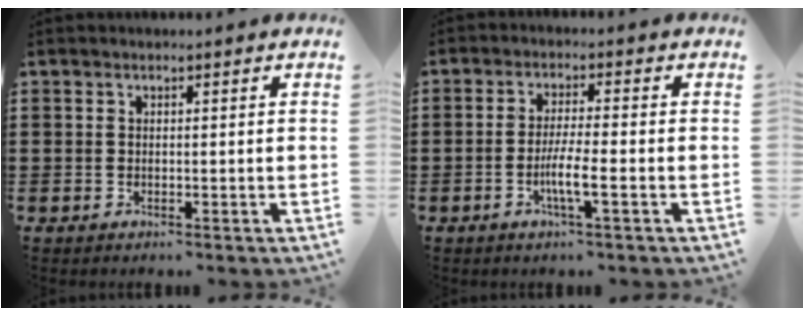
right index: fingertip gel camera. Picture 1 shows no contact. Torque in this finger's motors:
{"motor_torque": [1.22, -0.26, 0.43, 0.12]}